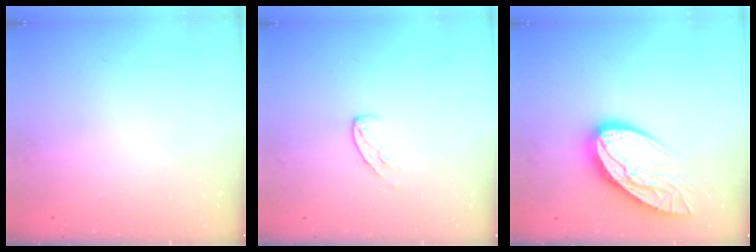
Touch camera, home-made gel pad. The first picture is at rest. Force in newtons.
{"total": 6.3, "press": 6.3, "slide": 0.4}
{"total": 16.5, "press": 16.4, "slide": 1.7}